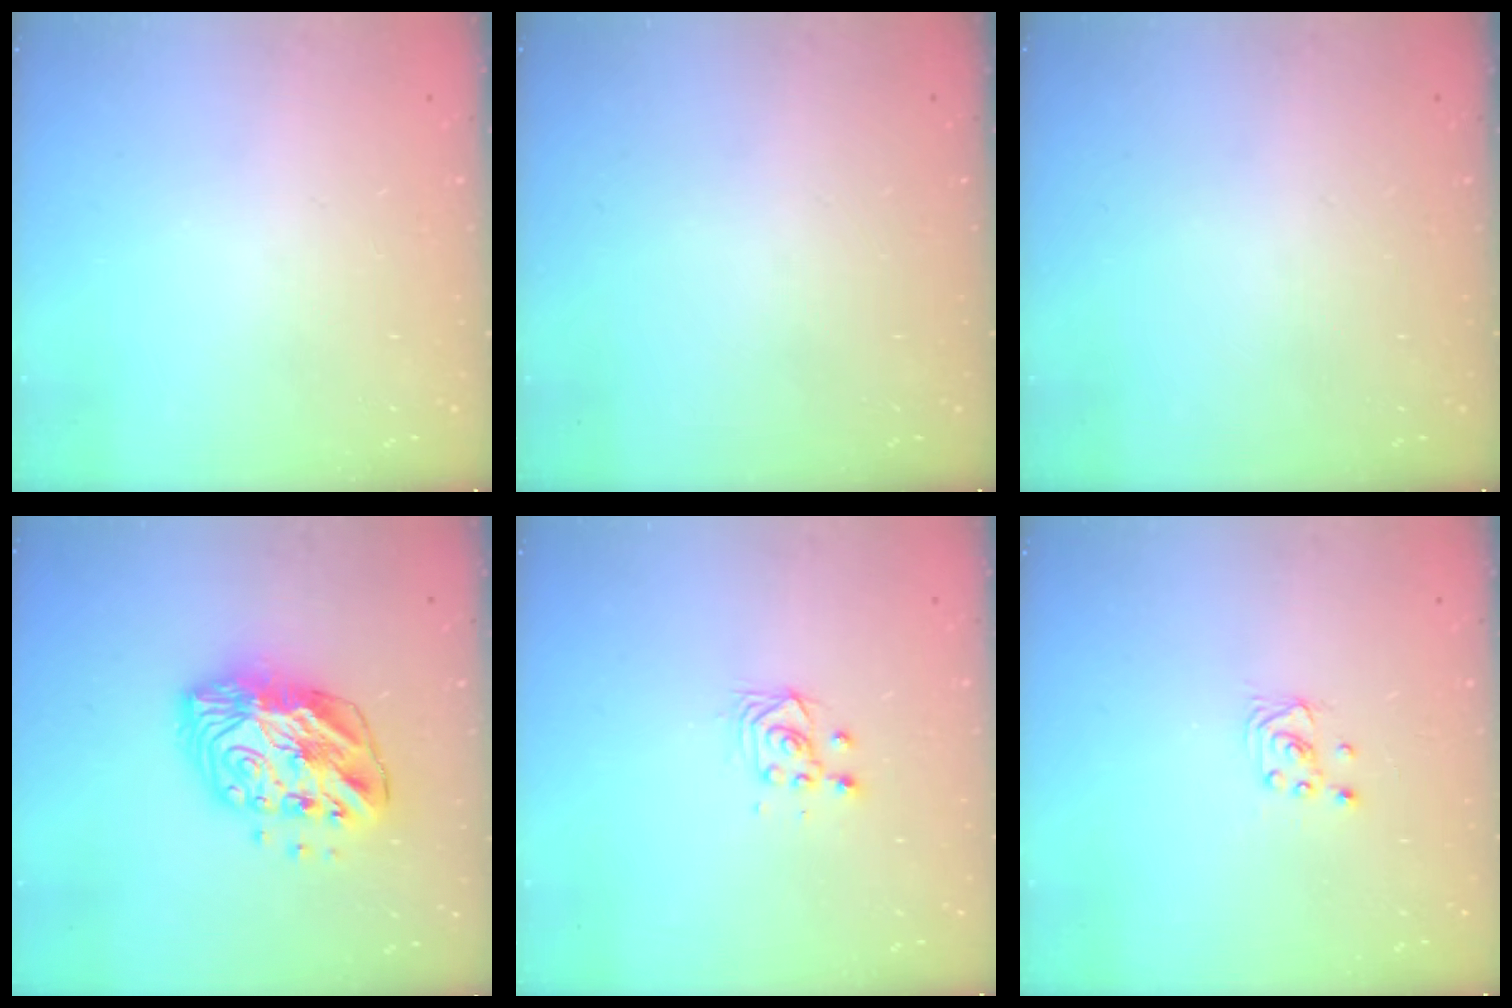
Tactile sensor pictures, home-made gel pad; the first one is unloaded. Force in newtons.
{"total": 0.0}
{"total": 0.0}
{"total": 14.1, "press": 14.0, "slide": 1.1}
{"total": 3.3, "press": 3.2, "slide": 0.7}
{"total": 1.7, "press": 1.6, "slide": 0.1}